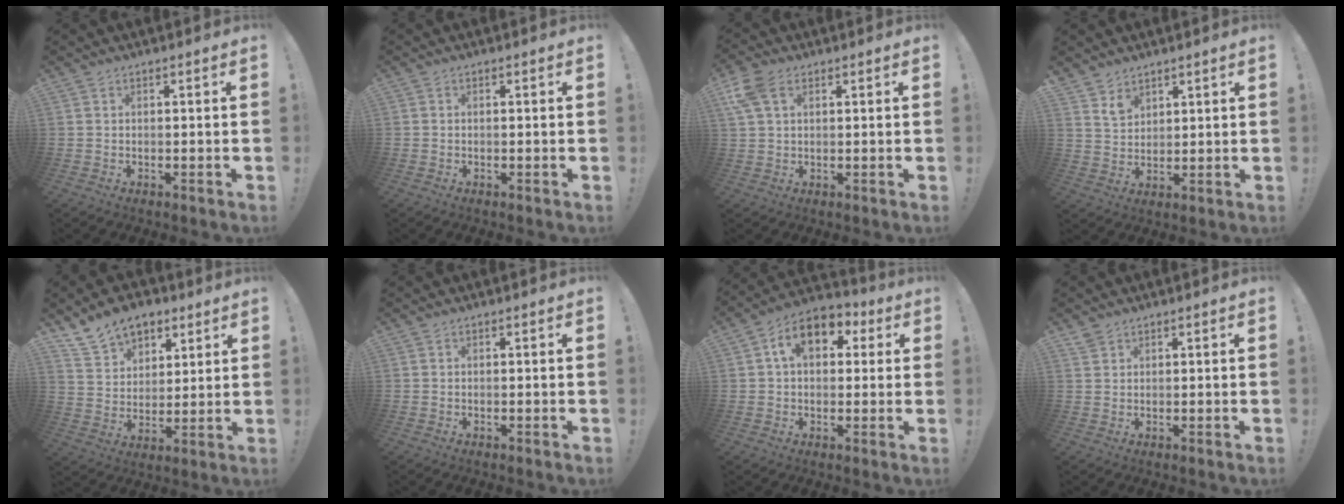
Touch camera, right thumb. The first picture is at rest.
{"total": 0.0}
{"total": 7.6, "force": [3.4, 4.5, 5.1], "torque": [-0.114, 0.001, 0.068]}
{"total": 5.5, "force": [4.3, 3.3, 1.1], "torque": [-0.017, -0.033, 0.082]}
{"total": 13.0, "force": [8.8, 8.6, 4.3], "torque": [-0.064, -0.056, 0.168]}
{"total": 0.0}
{"total": 11.3, "force": [3.8, 7.4, 7.7], "torque": [-0.117, 0.002, 0.069]}
{"total": 1.9, "force": [1.6, 0.9, 0.4], "torque": [-0.001, -0.009, 0.031]}